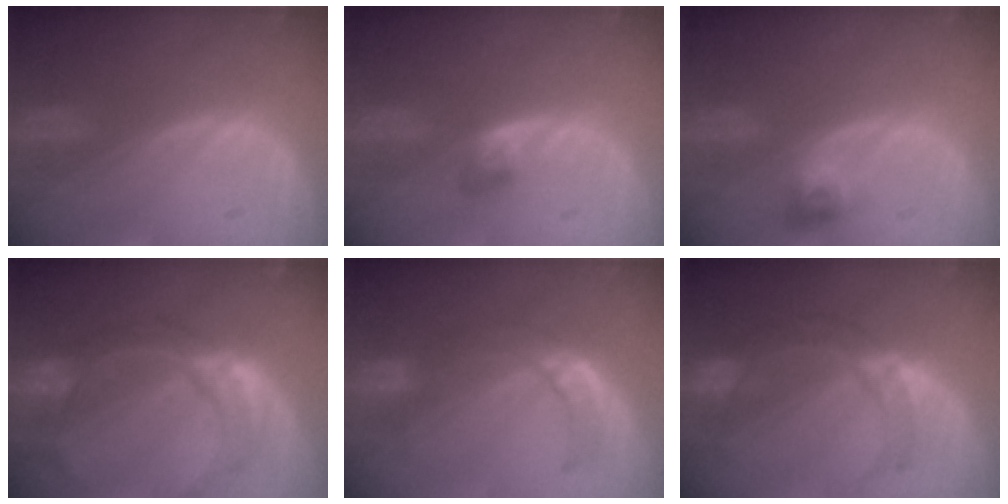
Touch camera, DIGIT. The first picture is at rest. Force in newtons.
{"total": 2.8, "press": 2.5, "slide": 1.2}
{"total": 3.0, "press": 2.7, "slide": 1.3}
{"total": 11.0, "press": 9.2, "slide": 6.0}
{"total": 7.8, "press": 6.5, "slide": 4.3}
{"total": 8.3, "press": 7.9, "slide": 2.5}